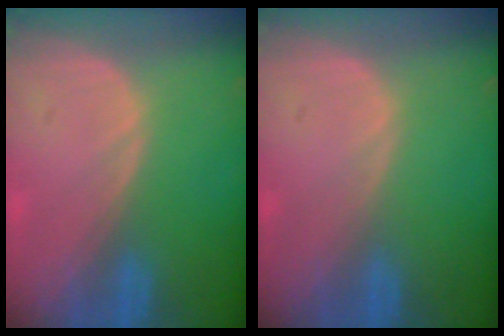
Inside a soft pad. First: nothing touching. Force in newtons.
{"total": 0.0}